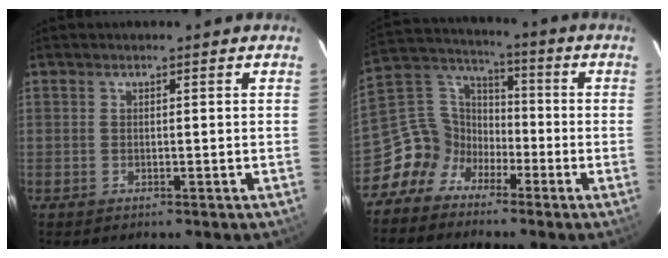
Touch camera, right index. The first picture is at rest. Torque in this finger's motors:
{"motor_torque": [0.26, -0.38, -0.57, -0.21]}